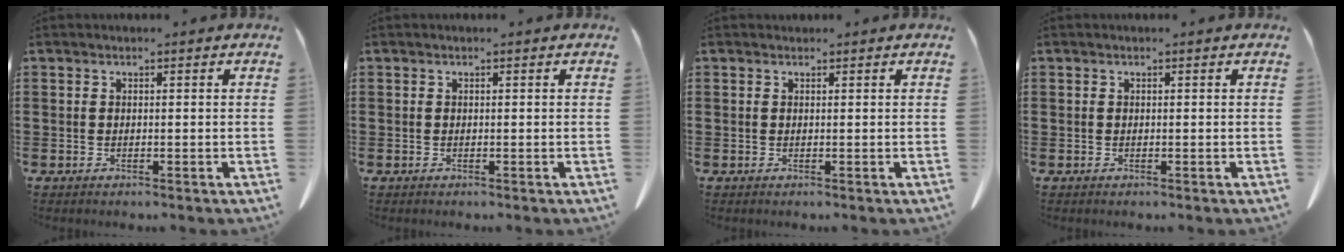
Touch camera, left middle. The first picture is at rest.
{"total": 0.0}
{"total": 0.0}
{"total": 0.0}